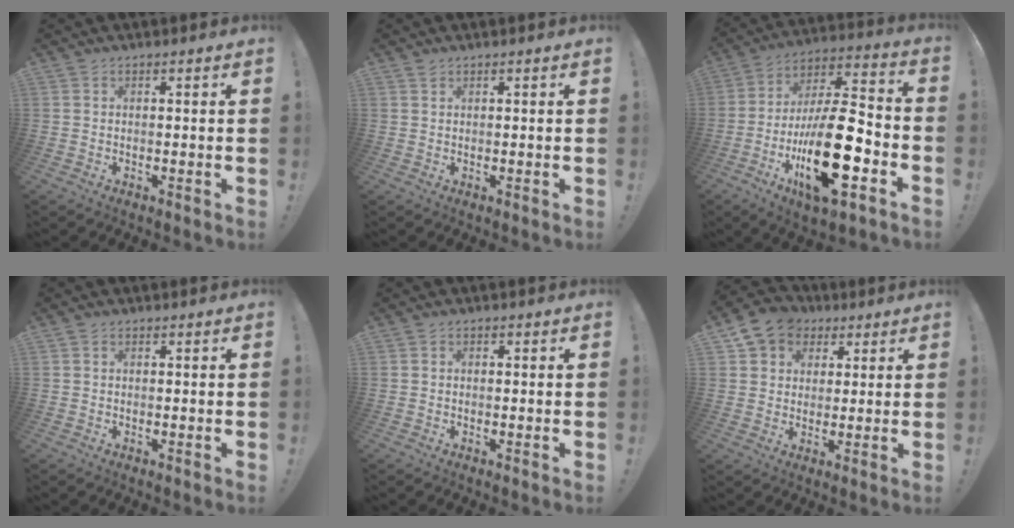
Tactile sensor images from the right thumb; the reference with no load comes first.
{"total": 0.6, "force": [0.5, 0.2, 0.1], "torque": [-0.001, -0.001, 0.010]}
{"total": 24.3, "force": [-9.0, 9.9, 20.2], "torque": [-0.363, 0.052, -0.137]}
{"total": 0.6, "force": [0.3, 0.5, 0.1], "torque": [-0.001, 0.001, 0.006]}
{"total": 0.8, "force": [-0.2, 0.7, 0.2], "torque": [-0.007, 0.005, -0.003]}
{"total": 9.0, "force": [3.8, 7.7, 2.7], "torque": [-0.040, -0.017, 0.079]}